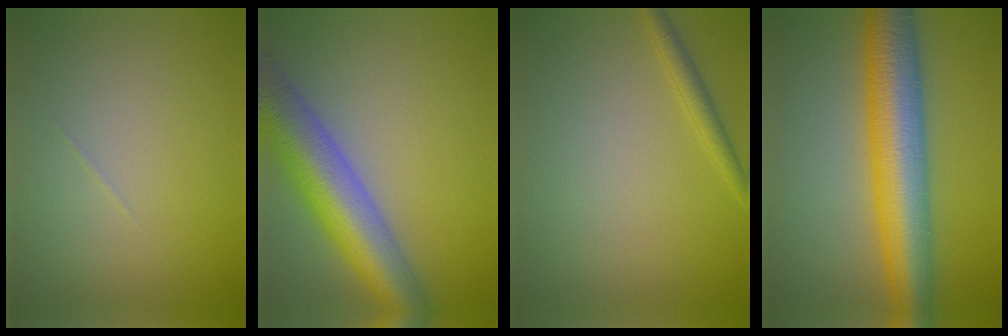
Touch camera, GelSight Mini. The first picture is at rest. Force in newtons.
{"total": 9.9, "press": 9.9, "slide": 0.5}
{"total": 1.6, "press": 1.6, "slide": 0.1}
{"total": 10.0, "press": 10.0, "slide": 0.2}